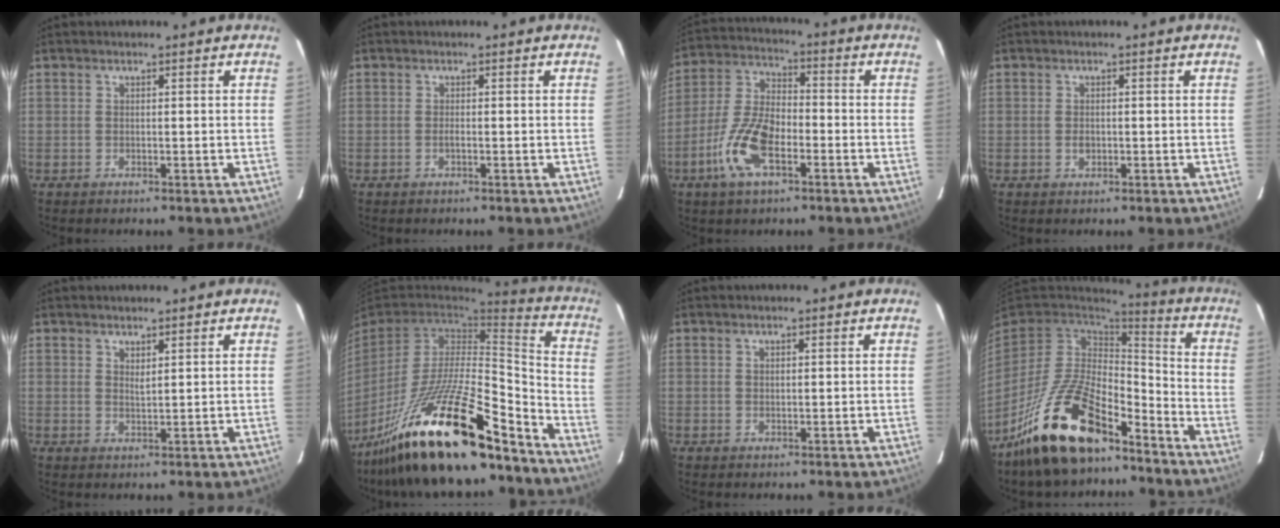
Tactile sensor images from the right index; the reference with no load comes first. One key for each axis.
{"total": 0.7, "fx": -0.3, "fy": 0.2, "fz": 0.6, "tx": -0.011, "ty": -0.001, "tz": -0.006}
{"total": 12.5, "fx": -5.4, "fy": 5.5, "fz": 9.8, "tx": -0.214, "ty": 0.000, "tz": -0.106}
{"total": 1.6, "fx": -0.4, "fy": 1.2, "fz": 1.0, "tx": -0.019, "ty": 0.001, "tz": -0.007}
{"total": 1.5, "fx": 1.1, "fy": 0.5, "fz": 0.8, "tx": -0.013, "ty": -0.004, "tz": 0.020}
{"total": 27.0, "fx": -20.2, "fy": 6.2, "fz": 16.8, "tx": -0.309, "ty": -0.036, "tz": -0.339}
{"total": 0.7, "fx": 0.3, "fy": 0.5, "fz": 0.4, "tx": -0.007, "ty": 0.001, "tz": 0.005}
{"total": 20.4, "fx": -13.9, "fy": 8.3, "fz": 12.5, "tx": -0.254, "ty": -0.013, "tz": -0.244}